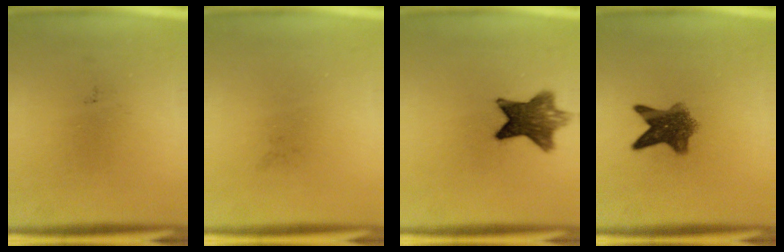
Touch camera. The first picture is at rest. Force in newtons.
{"total": 0.0}
{"total": 9.1}
{"total": 7.2}